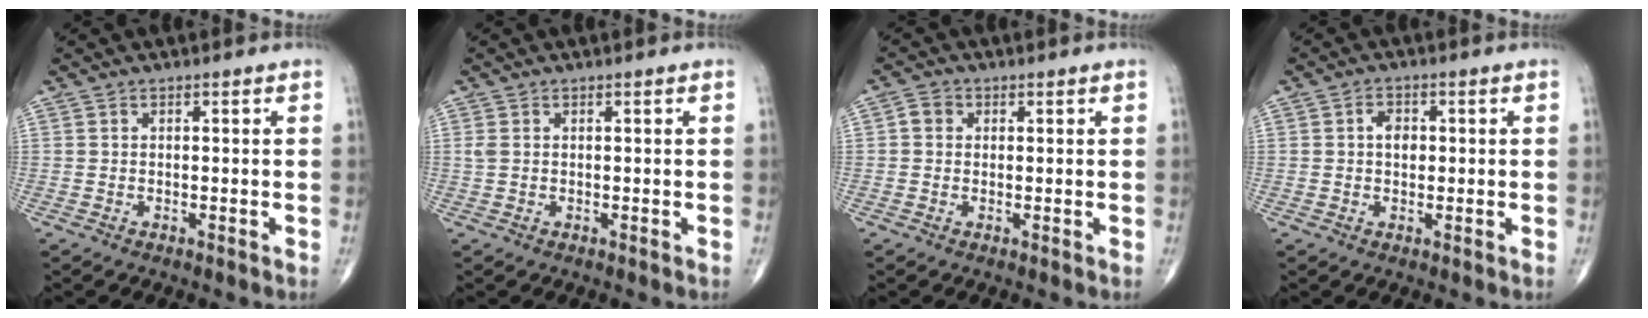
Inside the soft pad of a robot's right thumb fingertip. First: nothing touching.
{"total": 1.2, "force": [0.2, 0.8, 0.9], "torque": [-0.028, 0.007, 0.008]}
{"total": 2.4, "force": [0.3, 2.1, 1.1], "torque": [-0.010, 0.006, 0.002]}
{"total": 3.1, "force": [0.3, 2.2, 2.2], "torque": [-0.025, 0.005, 0.001]}